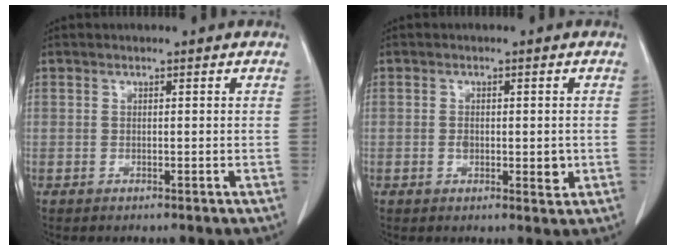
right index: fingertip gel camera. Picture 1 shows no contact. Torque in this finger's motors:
{"motor_torque": [0.04, 0.01, 0.03, 0.01]}